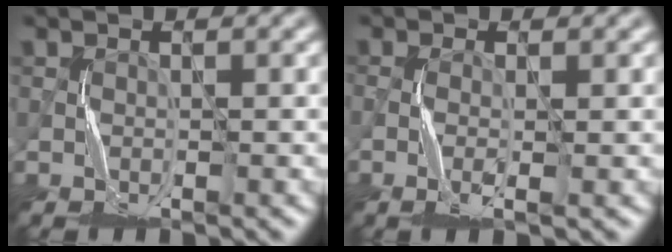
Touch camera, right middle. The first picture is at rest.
{"total": 1.5, "force": [-0.5, 0.0, 1.4], "torque": [-0.033, -0.001, -0.012]}